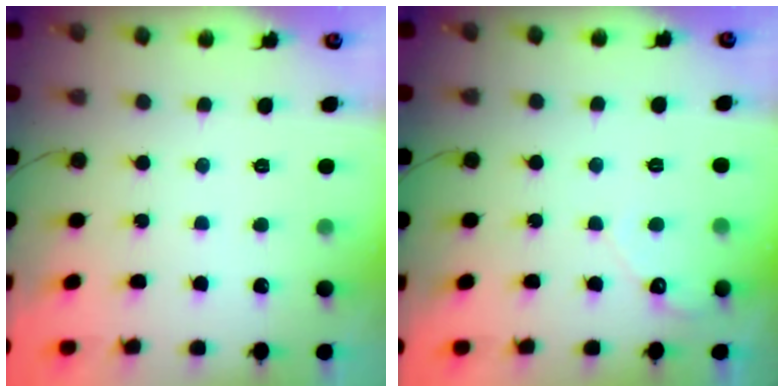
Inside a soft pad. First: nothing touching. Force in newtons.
{"total": 2.8, "press": 2.8, "slide": 0.2}